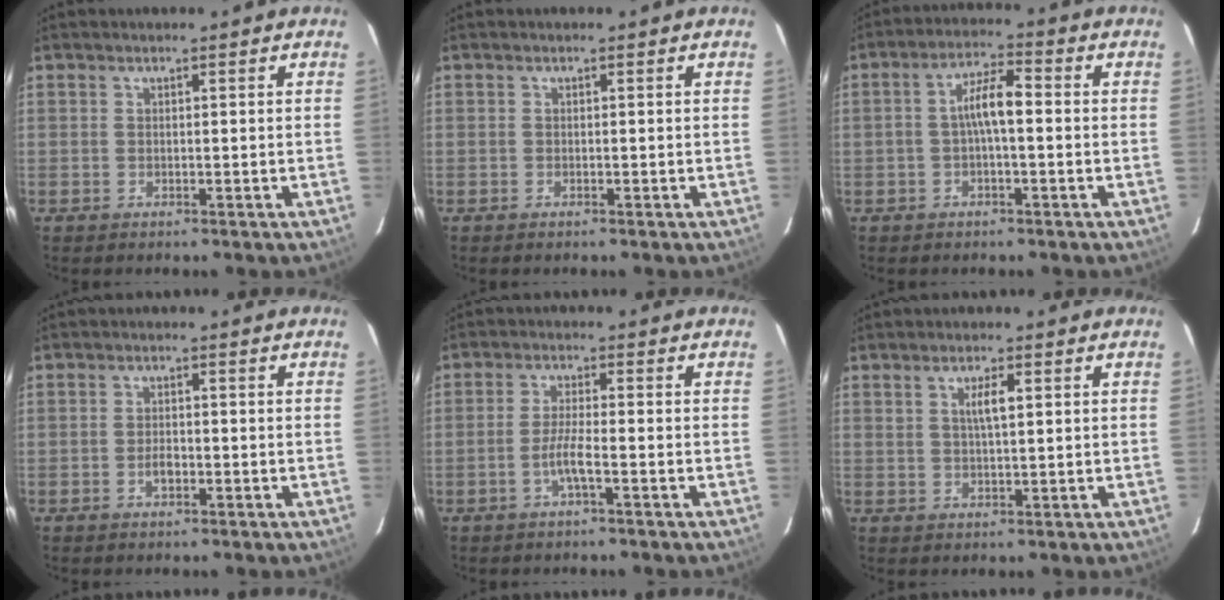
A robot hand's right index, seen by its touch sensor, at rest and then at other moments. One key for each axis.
{"total": 0.0}
{"total": 5.6, "fx": -0.6, "fy": 1.5, "fz": 5.3, "tx": -0.104, "ty": 0.017, "tz": -0.010}
{"total": 2.3, "fx": -1.0, "fy": 1.2, "fz": 1.7, "tx": -0.033, "ty": 0.002, "tz": -0.018}
{"total": 4.0, "fx": -1.9, "fy": 0.0, "fz": 3.5, "tx": -0.073, "ty": 0.000, "tz": -0.037}
{"total": 3.3, "fx": 1.1, "fy": 0.8, "fz": 3.0, "tx": -0.055, "ty": 0.002, "tz": 0.021}